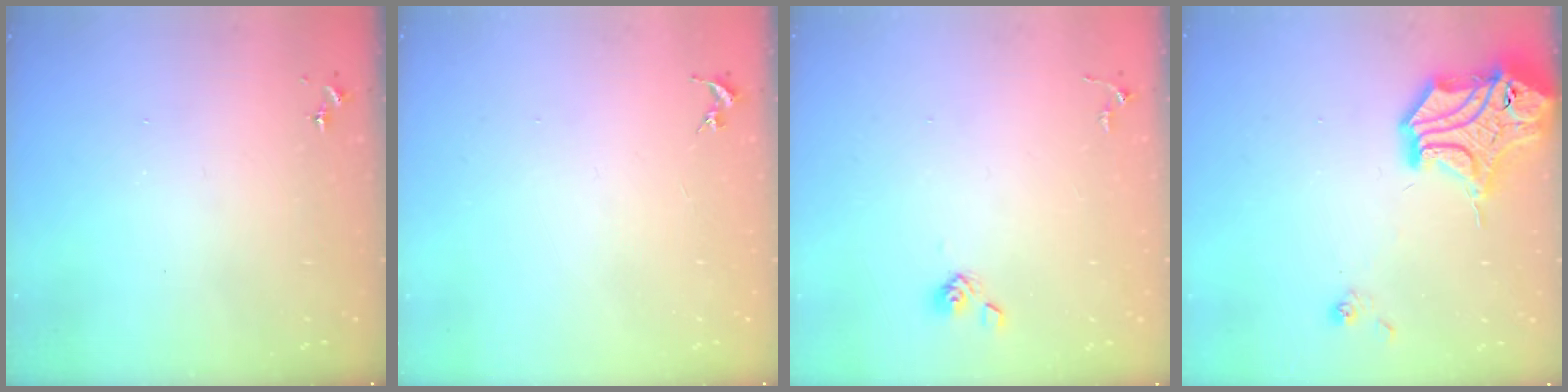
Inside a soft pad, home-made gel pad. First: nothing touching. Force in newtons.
{"total": 0.0}
{"total": 4.6, "press": 4.1, "slide": 2.1}
{"total": 17.2, "press": 17.0, "slide": 2.6}